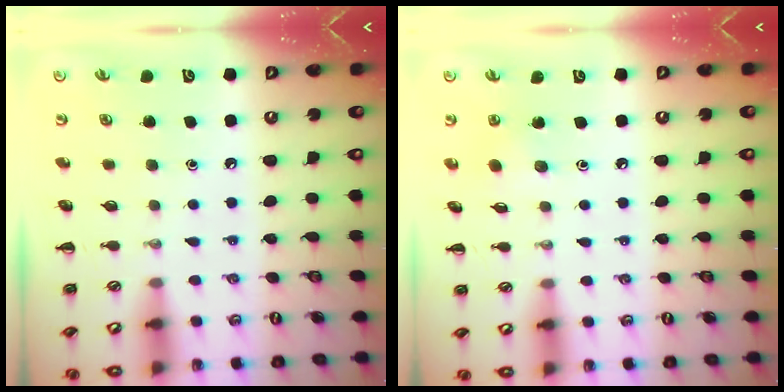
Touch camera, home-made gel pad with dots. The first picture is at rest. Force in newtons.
{"total": 2.6, "press": 2.5, "slide": 0.9}